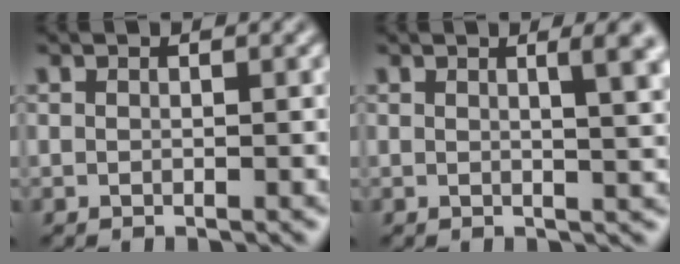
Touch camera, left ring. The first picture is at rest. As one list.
[{"total": 3.9, "force": [1.3, 1.3, 3.5], "torque": [-0.028, 0.006, 0.015]}]